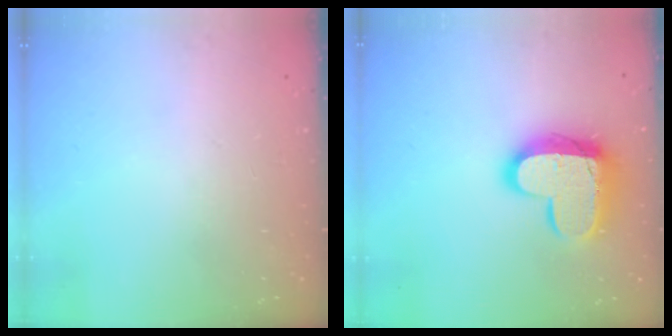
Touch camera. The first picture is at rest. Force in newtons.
{"total": 16.7, "press": 16.6, "slide": 1.3}